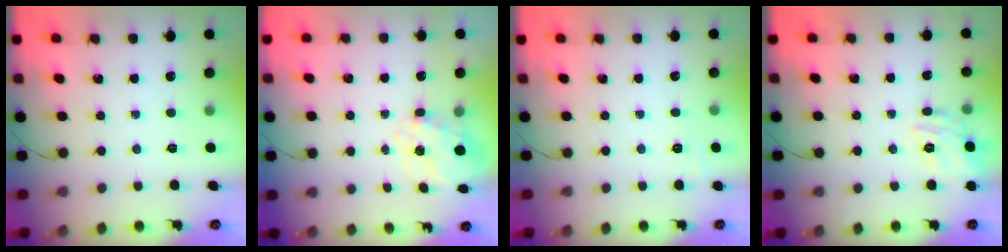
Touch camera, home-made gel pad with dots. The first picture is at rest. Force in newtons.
{"total": 6.7, "press": 6.7, "slide": 0.6}
{"total": 1.9, "press": 0.9, "slide": 1.6}
{"total": 7.3, "press": 7.3, "slide": 0.9}